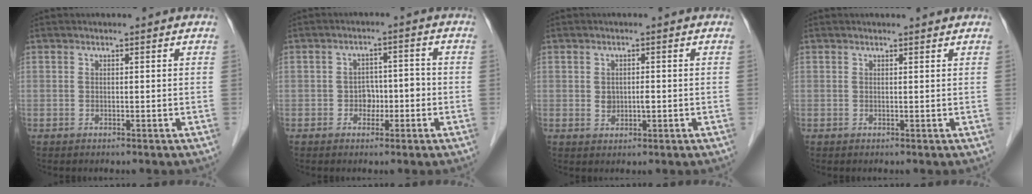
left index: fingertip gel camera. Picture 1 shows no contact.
{"total": 3.5, "force": [-1.3, 2.5, 2.1], "torque": [-0.029, 0.016, -0.021]}
{"total": 2.0, "force": [-0.1, 1.4, 1.4], "torque": [-0.024, 0.001, 0.003]}
{"total": 1.4, "force": [1.4, 0.1, 0.1], "torque": [-0.008, 0.003, 0.016]}